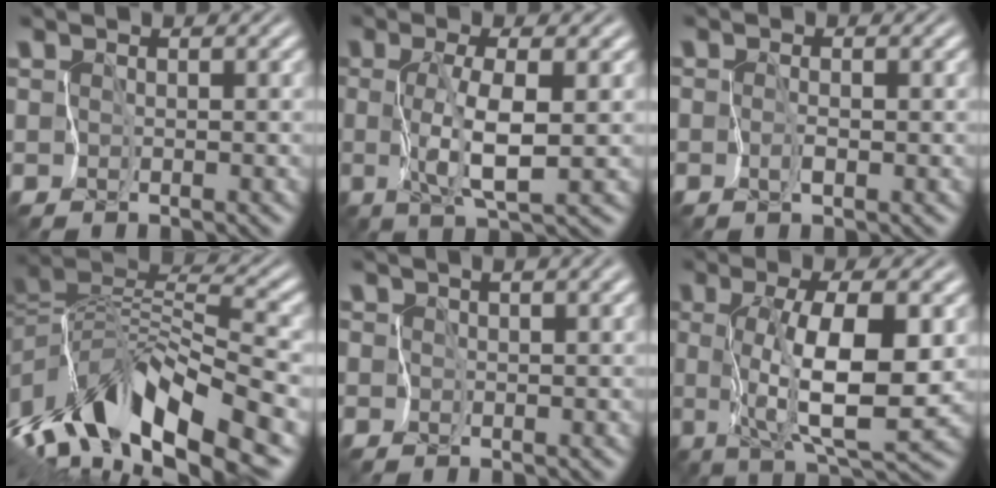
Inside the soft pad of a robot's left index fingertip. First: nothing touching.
{"total": 3.8, "force": [0.0, 0.2, 3.8], "torque": [-0.082, -0.003, 0.002]}
{"total": 0.8, "force": [-0.5, 0.2, 0.6], "torque": [-0.015, -0.004, -0.008]}
{"total": 11.4, "force": [-3.5, 4.5, 9.9], "torque": [-0.188, 0.006, -0.054]}
{"total": 2.5, "force": [0.8, 1.0, 2.1], "torque": [-0.031, 0.002, 0.010]}
{"total": 7.6, "force": [0.2, 1.5, 7.4], "torque": [-0.123, -0.008, 0.007]}